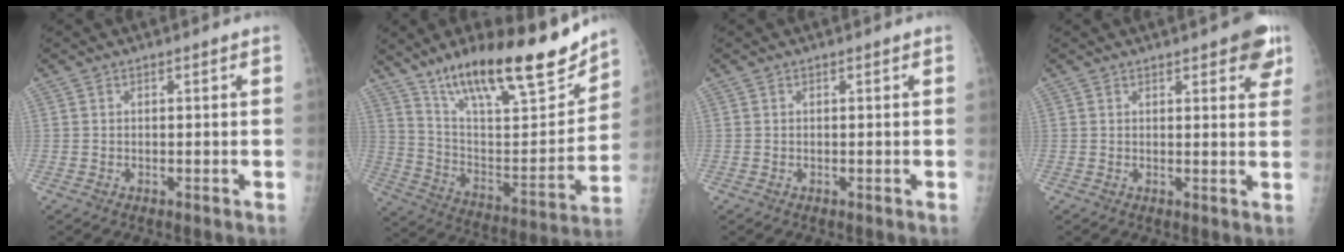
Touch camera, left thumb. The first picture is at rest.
{"total": 26.2, "force": [18.6, 7.5, 16.9], "torque": [-0.236, -0.071, 0.311]}
{"total": 0.0}
{"total": 6.9, "force": [4.0, 2.5, 5.1], "torque": [-0.039, -0.014, 0.044]}